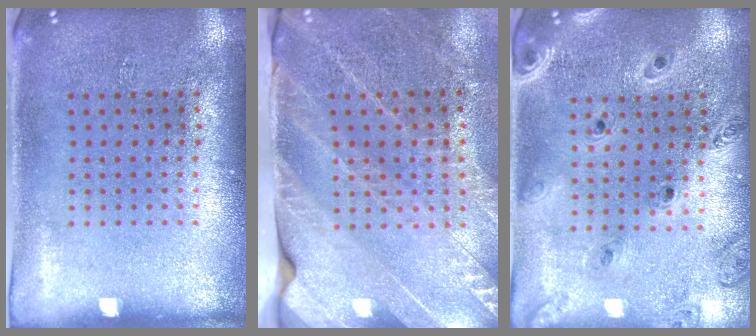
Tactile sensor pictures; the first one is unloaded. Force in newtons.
{"total": 3.3, "press": 2.9, "slide": 1.6}
{"total": 1.4, "press": 1.4, "slide": 0.1}